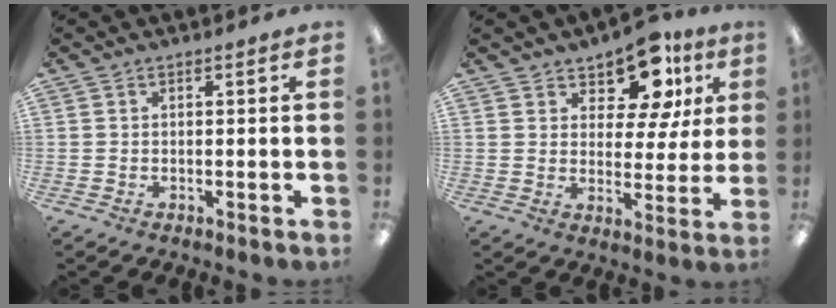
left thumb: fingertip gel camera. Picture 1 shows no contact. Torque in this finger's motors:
{"motor_torque": [0.22, 0.29, 0.18, 0.24, -0.02]}